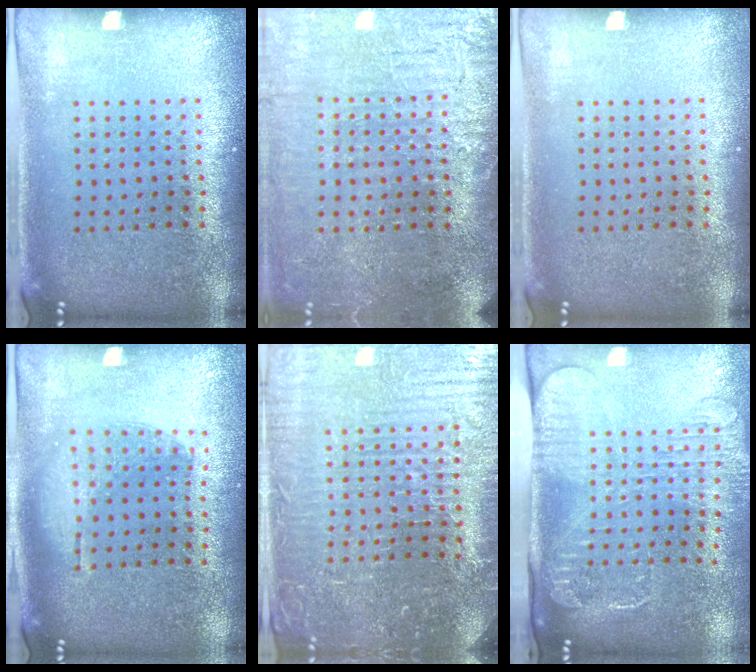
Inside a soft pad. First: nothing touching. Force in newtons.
{"total": 3.8, "press": 3.5, "slide": 1.6}
{"total": 0.0}
{"total": 1.2, "press": 1.1, "slide": 0.5}
{"total": 5.2, "press": 4.9, "slide": 1.7}
{"total": 2.7, "press": 2.0, "slide": 1.7}